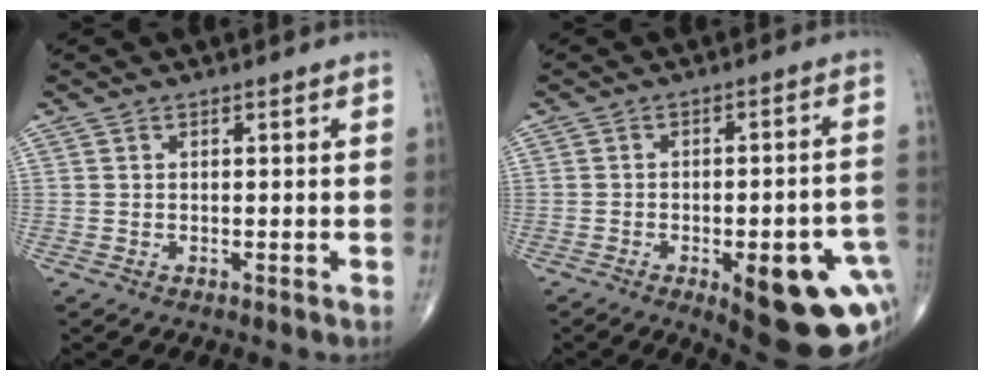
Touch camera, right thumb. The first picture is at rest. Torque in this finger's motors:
{"motor_torque": [1.80, 1.57, 0.93, -1.01, 0.29]}